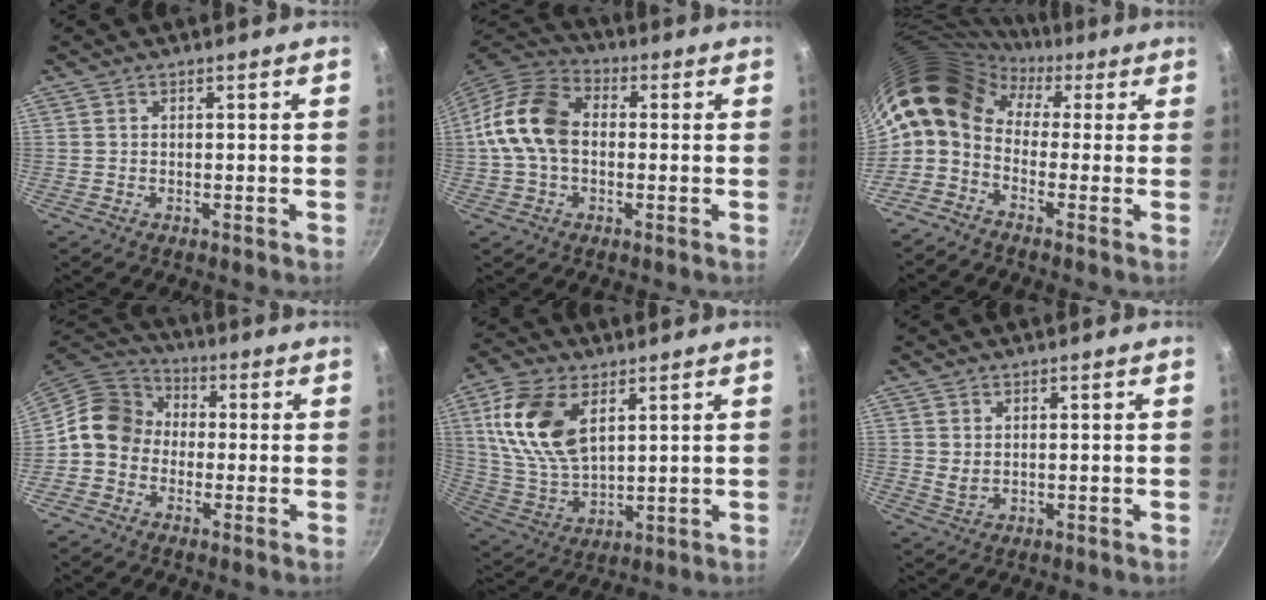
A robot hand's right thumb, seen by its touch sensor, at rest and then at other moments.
{"total": 13.8, "force": [0.2, 9.7, 9.8], "torque": [-0.163, 0.030, -0.014]}
{"total": 14.1, "force": [2.2, 10.2, 9.5], "torque": [-0.173, 0.033, 0.013]}
{"total": 10.0, "force": [-0.6, 8.7, 5.0], "torque": [-0.054, 0.029, -0.038]}
{"total": 15.5, "force": [5.7, 8.7, 11.5], "torque": [-0.216, -0.016, 0.122]}
{"total": 2.0, "force": [1.1, 0.8, 1.4], "torque": [-0.027, -0.011, 0.023]}